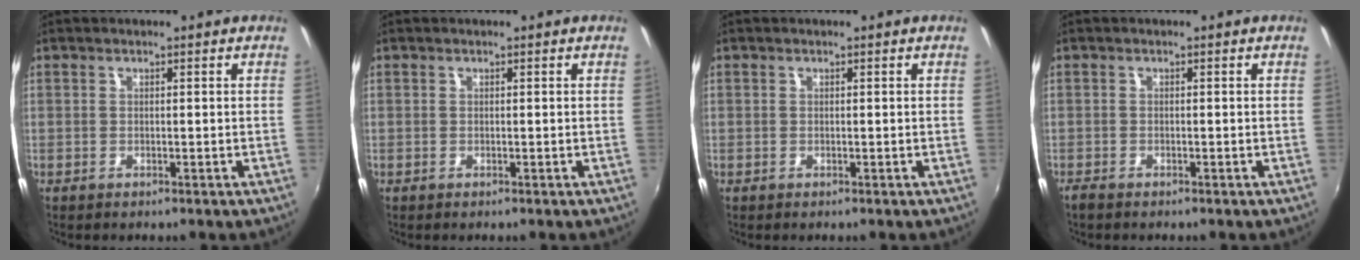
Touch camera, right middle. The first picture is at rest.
{"total": 0.0}
{"total": 0.0}
{"total": 1.4, "force": [-1.2, 0.4, 0.5], "torque": [-0.013, -0.004, -0.024]}